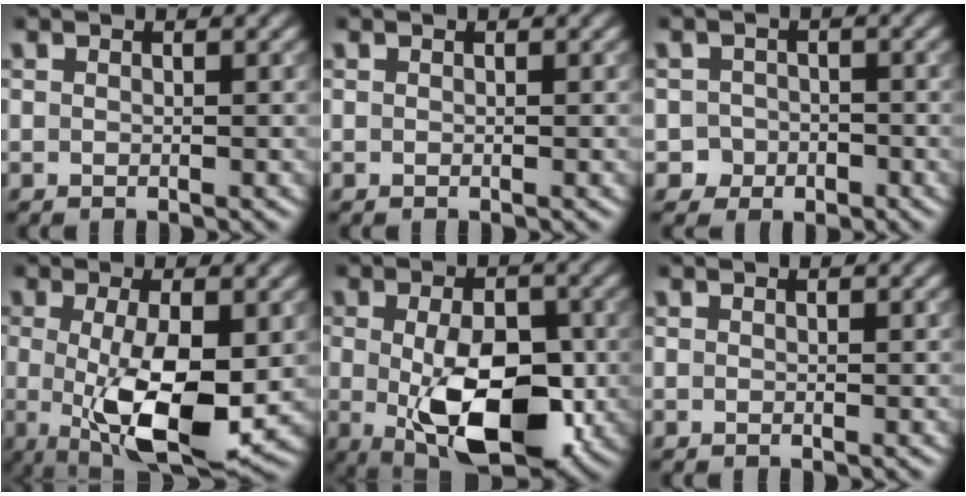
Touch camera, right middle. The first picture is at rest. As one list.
[{"total": 0.0}, {"total": 2.5, "force": [-1.3, 2.1, 0.1], "torque": [0.020, 0.008, -0.022]}, {"total": 9.8, "force": [-1.2, 3.5, 9.1], "torque": [-0.166, -0.031, -0.007]}, {"total": 11.0, "force": [-2.0, 5.8, 9.1], "torque": [-0.146, -0.023, -0.022]}, {"total": 0.0}]